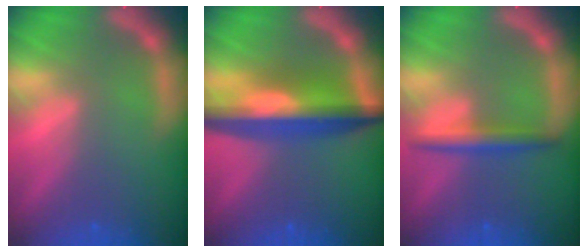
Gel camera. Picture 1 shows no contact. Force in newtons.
{"total": 9.0}
{"total": 3.0}